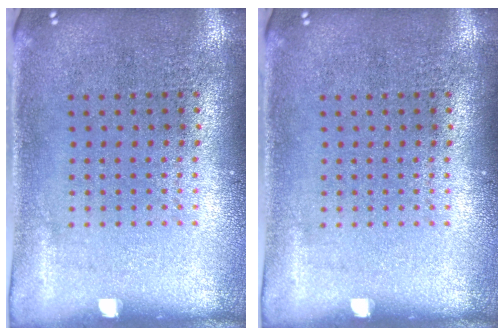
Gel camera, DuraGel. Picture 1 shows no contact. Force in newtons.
{"total": 0.0}